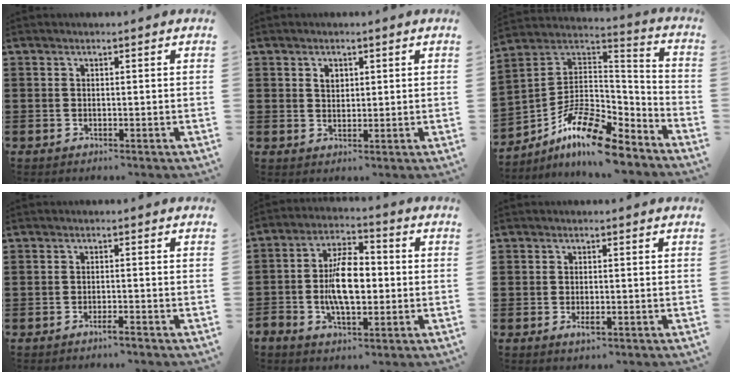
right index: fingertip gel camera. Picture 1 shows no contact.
{"total": 1.9, "force": [0.9, 1.4, 1.0], "torque": [-0.024, 0.007, 0.017]}
{"total": 12.6, "force": [-8.8, 3.6, 8.2], "torque": [-0.166, 0.019, -0.170]}
{"total": 1.5, "force": [-1.2, 0.1, 1.0], "torque": [-0.017, -0.002, -0.021]}
{"total": 9.1, "force": [-1.0, 4.4, 7.9], "torque": [-0.160, 0.006, -0.021]}
{"total": 1.6, "force": [-0.5, 0.6, 1.4], "torque": [-0.026, -0.002, -0.008]}